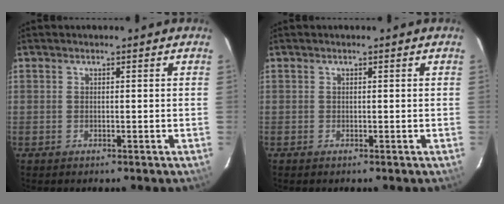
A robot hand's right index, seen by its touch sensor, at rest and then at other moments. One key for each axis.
{"total": 0.0}